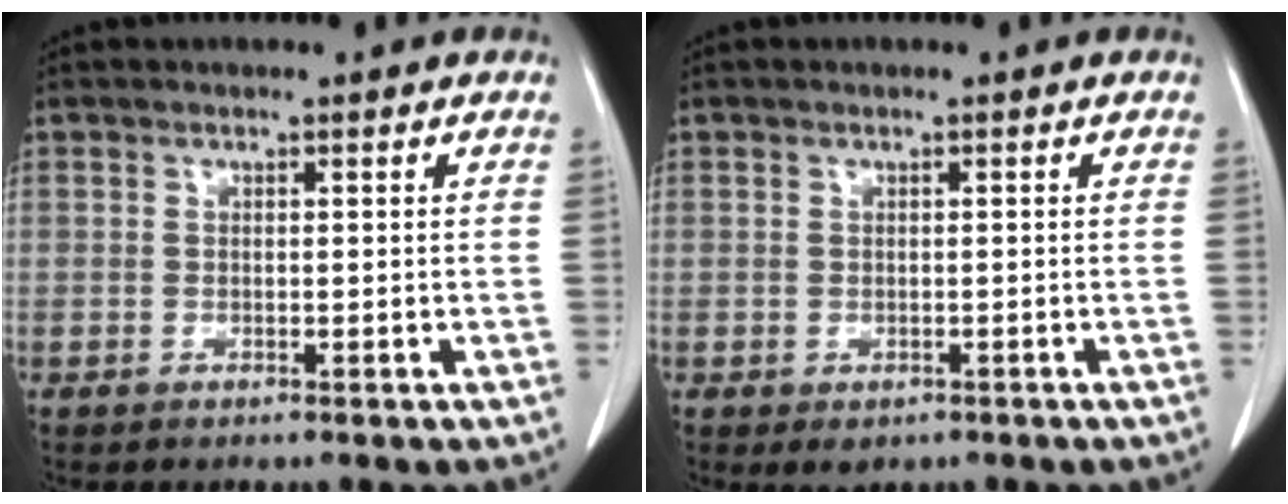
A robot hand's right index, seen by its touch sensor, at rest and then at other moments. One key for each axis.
{"total": 2.1, "fx": -1.1, "fy": 1.6, "fz": 0.9, "tx": -0.010, "ty": -0.001, "tz": -0.003}